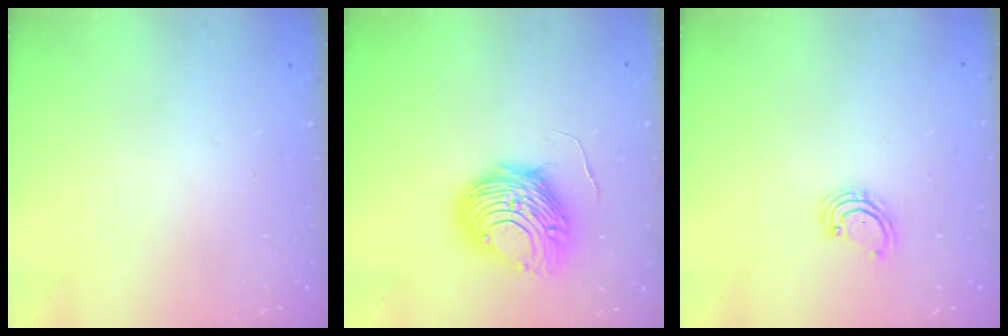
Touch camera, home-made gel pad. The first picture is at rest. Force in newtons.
{"total": 11.1, "press": 11.1, "slide": 0.7}
{"total": 2.8, "press": 2.8, "slide": 0.2}